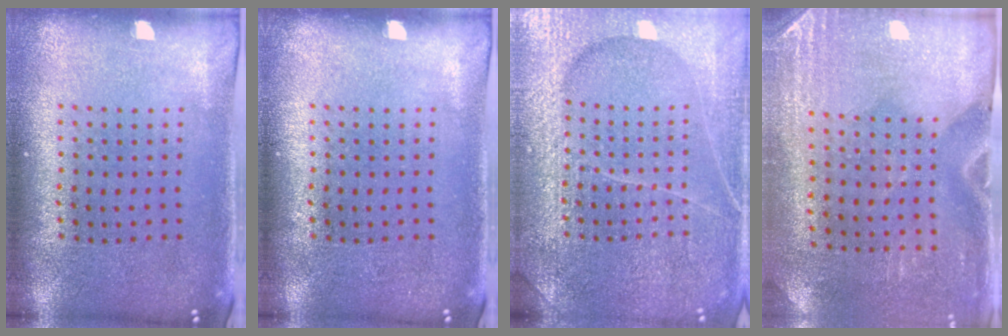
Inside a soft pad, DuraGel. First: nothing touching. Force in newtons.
{"total": 0.0}
{"total": 6.7, "press": 6.6, "slide": 0.9}
{"total": 2.9, "press": 2.5, "slide": 1.4}